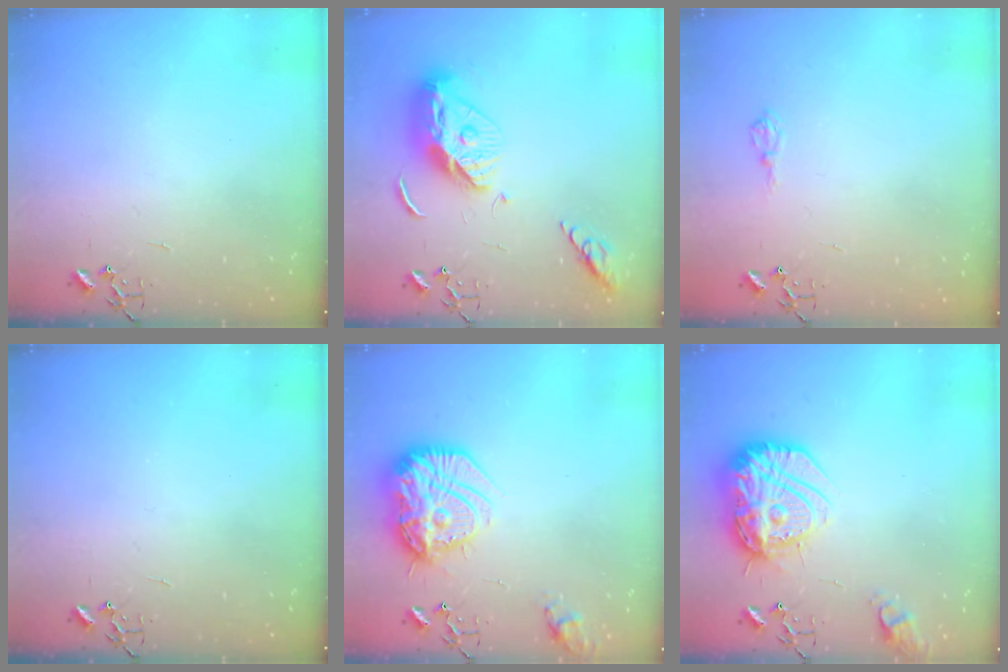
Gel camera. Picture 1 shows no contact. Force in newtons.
{"total": 13.9, "press": 13.9, "slide": 1.3}
{"total": 5.9, "press": 5.9, "slide": 0.8}
{"total": 0.0}
{"total": 21.1, "press": 21.0, "slide": 2.1}
{"total": 20.4, "press": 20.3, "slide": 1.9}